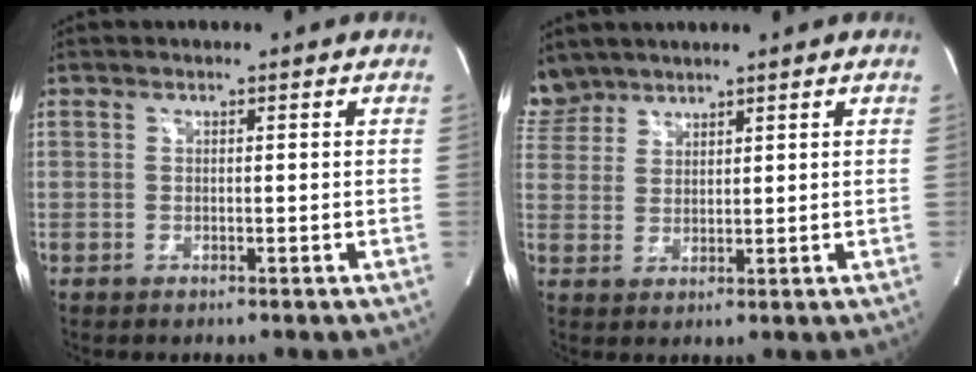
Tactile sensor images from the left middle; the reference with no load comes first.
{"total": 5.1, "force": [4.6, 2.1, -0.1], "torque": [0.001, 0.012, 0.100]}